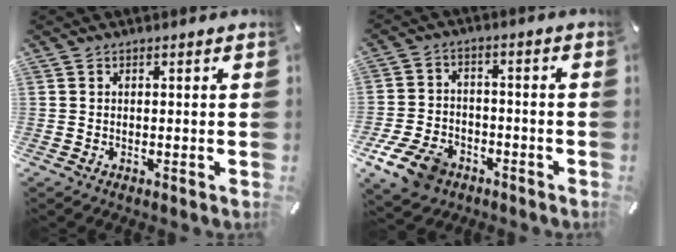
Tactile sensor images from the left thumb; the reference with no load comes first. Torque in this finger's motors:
{"motor_torque": [0.88, 2.20, 0.90, 0.60, 0.07]}